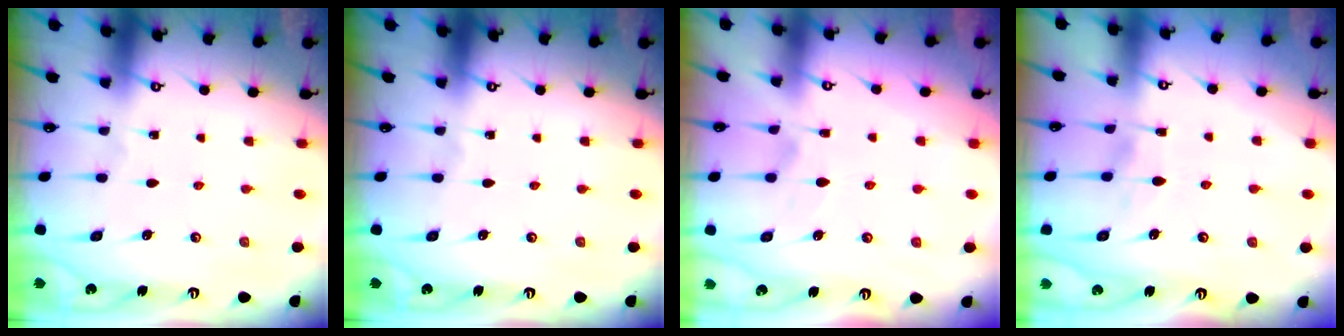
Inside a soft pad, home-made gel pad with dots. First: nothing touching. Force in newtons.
{"total": 0.0}
{"total": 1.5, "press": 1.0, "slide": 1.1}
{"total": 0.9, "press": 0.6, "slide": 0.7}